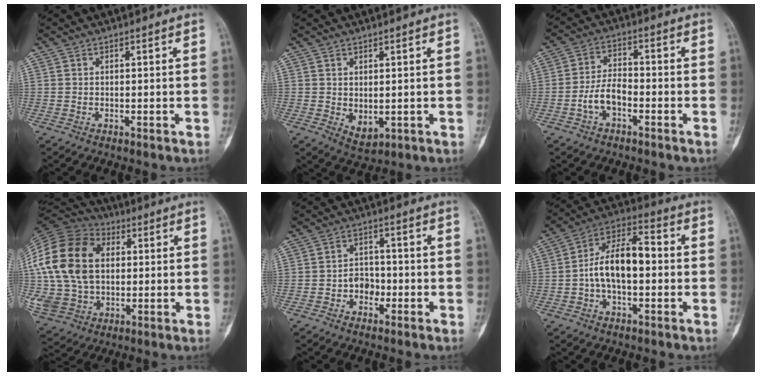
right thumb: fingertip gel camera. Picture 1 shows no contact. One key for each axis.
{"total": 3.5, "fx": -0.2, "fy": 2.3, "fz": 2.7, "tx": -0.034, "ty": -0.004, "tz": 0.014}
{"total": 6.0, "fx": -2.5, "fy": 3.1, "fz": 4.4, "tx": -0.083, "ty": 0.029, "tz": -0.049}
{"total": 25.4, "fx": 3.2, "fy": 18.5, "fz": 17.2, "tx": -0.355, "ty": 0.024, "tz": 0.072}
{"total": 4.2, "fx": -1.6, "fy": 3.3, "fz": 2.0, "tx": -0.007, "ty": 0.017, "tz": -0.031}
{"total": 12.9, "fx": -0.8, "fy": 6.4, "fz": 11.1, "tx": -0.193, "ty": 0.040, "tz": -0.020}